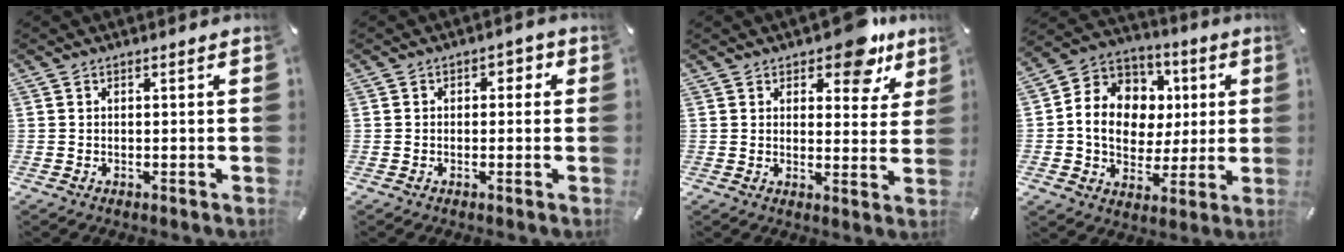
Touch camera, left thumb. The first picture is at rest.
{"total": 2.1, "force": [-0.7, 1.6, 1.2], "torque": [-0.015, 0.010, -0.019]}
{"total": 10.6, "force": [7.7, 4.9, 5.3], "torque": [-0.046, -0.053, 0.130]}
{"total": 12.8, "force": [0.5, 11.6, 5.5], "torque": [-0.114, -0.003, 0.016]}